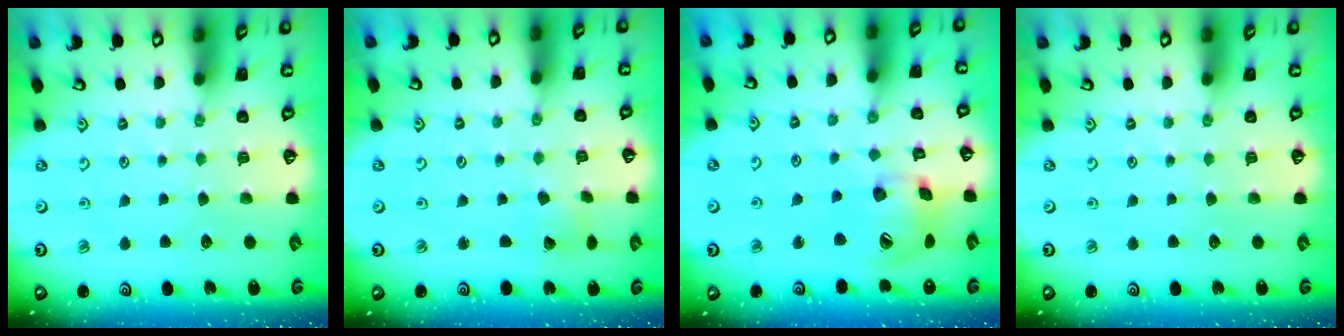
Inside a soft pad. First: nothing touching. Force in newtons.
{"total": 3.6, "press": 3.5, "slide": 0.5}
{"total": 16.3, "press": 16.1, "slide": 2.4}
{"total": 0.0}